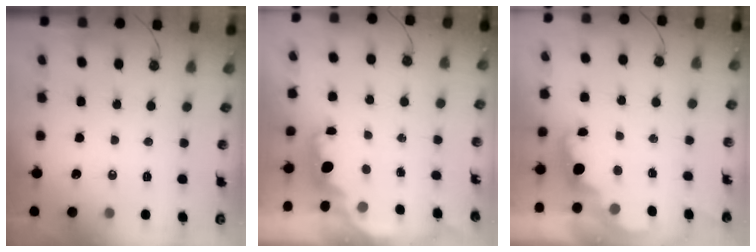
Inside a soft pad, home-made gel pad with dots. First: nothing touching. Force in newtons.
{"total": 1.8, "press": 1.6, "slide": 0.7}
{"total": 2.1, "press": 2.1, "slide": 0.5}